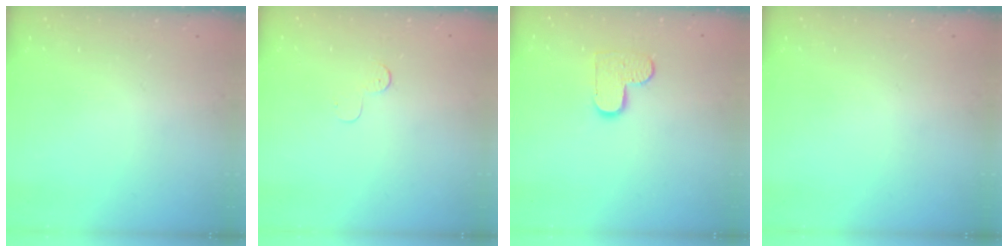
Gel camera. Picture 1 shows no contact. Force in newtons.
{"total": 3.7, "press": 3.7, "slide": 0.3}
{"total": 7.7, "press": 7.7, "slide": 0.4}
{"total": 0.0}